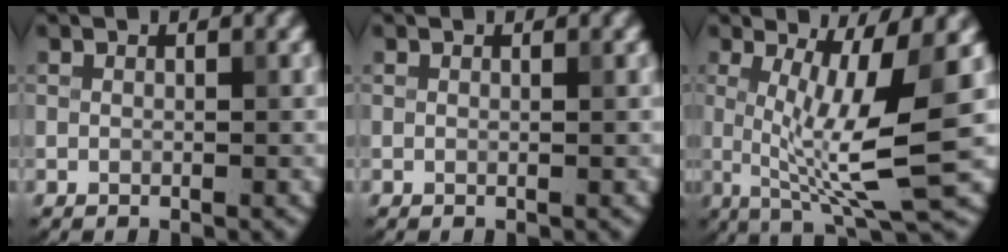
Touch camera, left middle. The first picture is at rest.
{"total": 0.0}
{"total": 9.2, "force": [-0.1, 2.0, 9.0], "torque": [-0.148, -0.006, 0.000]}